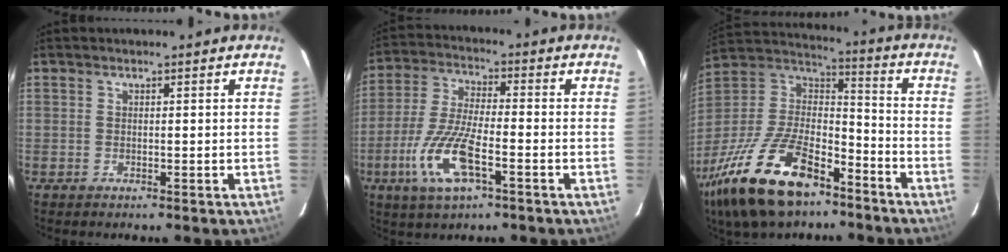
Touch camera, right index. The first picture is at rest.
{"total": 12.6, "force": [-5.3, 3.8, 10.8], "torque": [-0.235, -0.011, -0.103]}
{"total": 25.6, "force": [-16.1, 11.5, 16.2], "torque": [-0.343, -0.020, -0.277]}